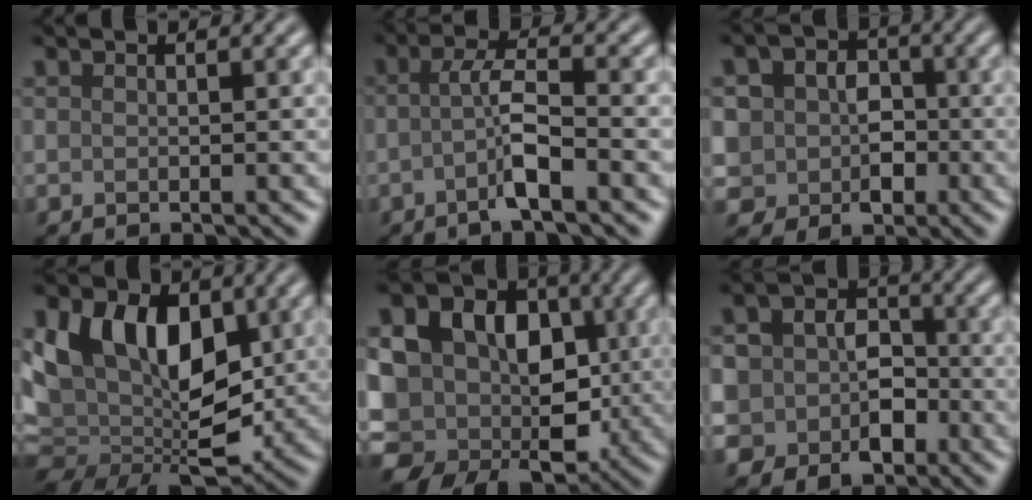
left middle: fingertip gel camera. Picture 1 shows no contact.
{"total": 3.7, "force": [-1.2, 0.5, 3.4], "torque": [-0.063, 0.009, -0.033]}
{"total": 6.8, "force": [-0.1, 6.1, 3.0], "torque": [-0.045, 0.018, -0.025]}
{"total": 12.2, "force": [1.0, 8.3, 8.9], "torque": [-0.155, 0.003, 0.005]}
{"total": 18.1, "force": [0.3, 14.5, 10.9], "torque": [-0.193, 0.015, 0.001]}
{"total": 8.6, "force": [-1.0, 7.4, 4.2], "torque": [-0.070, 0.008, -0.038]}